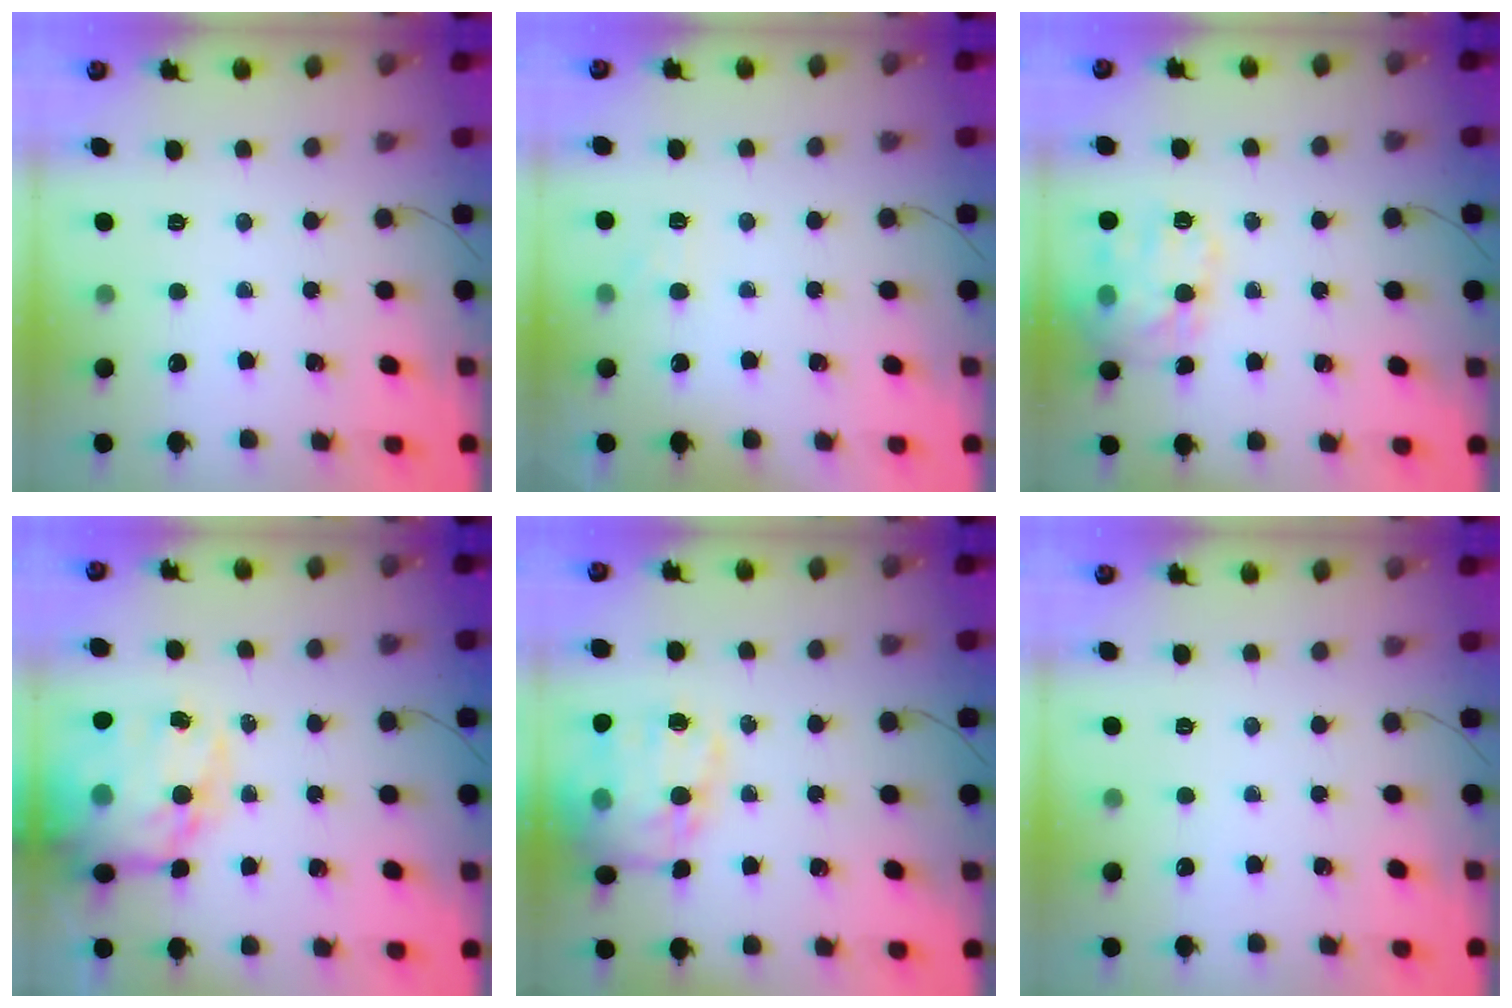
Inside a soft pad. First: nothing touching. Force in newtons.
{"total": 4.8, "press": 4.6, "slide": 1.5}
{"total": 15.4, "press": 15.4, "slide": 0.9}
{"total": 20.6, "press": 20.0, "slide": 5.0}
{"total": 17.2, "press": 17.0, "slide": 3.0}
{"total": 0.0}